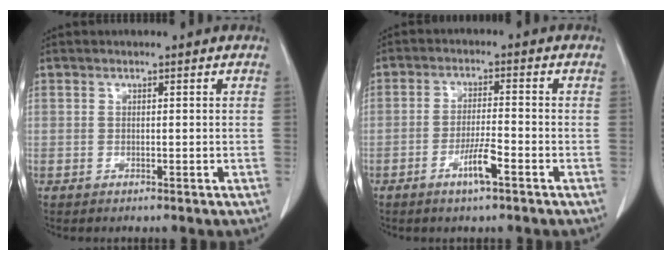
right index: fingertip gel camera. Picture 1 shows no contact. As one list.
[{"total": 4.6, "force": [-2.4, 0.2, 3.9], "torque": [-0.075, -0.003, -0.045]}]